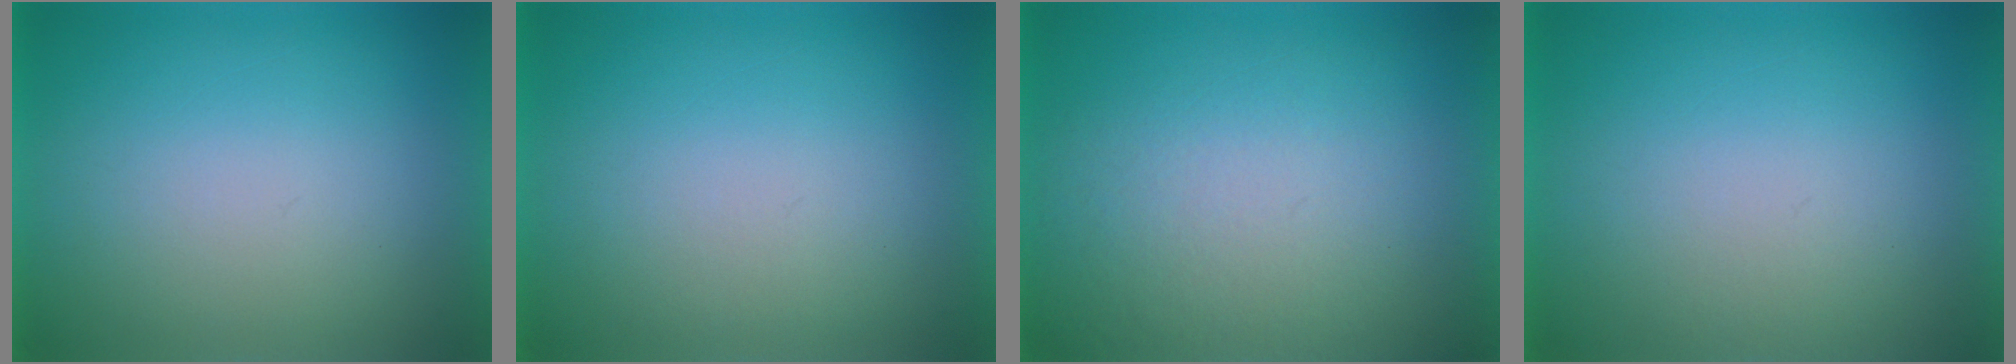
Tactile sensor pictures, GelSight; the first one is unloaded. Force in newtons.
{"total": 1.1}
{"total": 5.8}
{"total": 1.2}